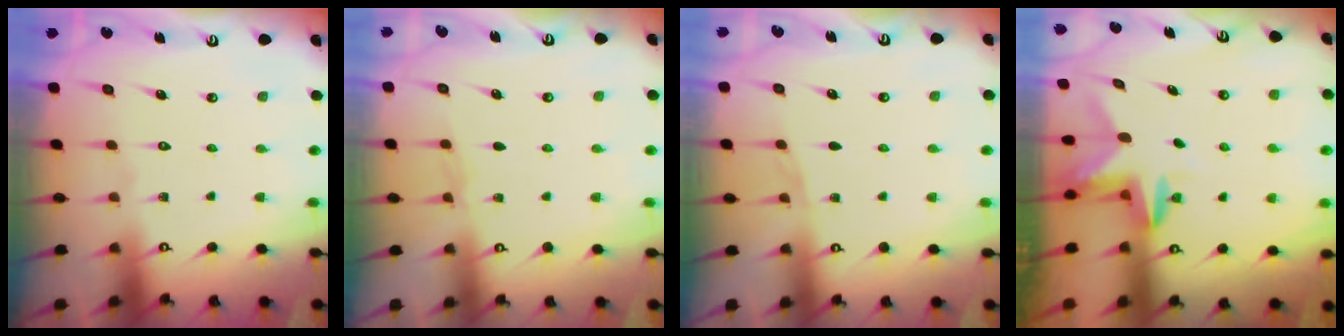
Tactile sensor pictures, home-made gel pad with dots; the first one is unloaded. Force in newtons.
{"total": 3.2, "press": 3.2, "slide": 0.5}
{"total": 5.0, "press": 4.2, "slide": 2.7}
{"total": 3.0, "press": 3.0, "slide": 0.3}